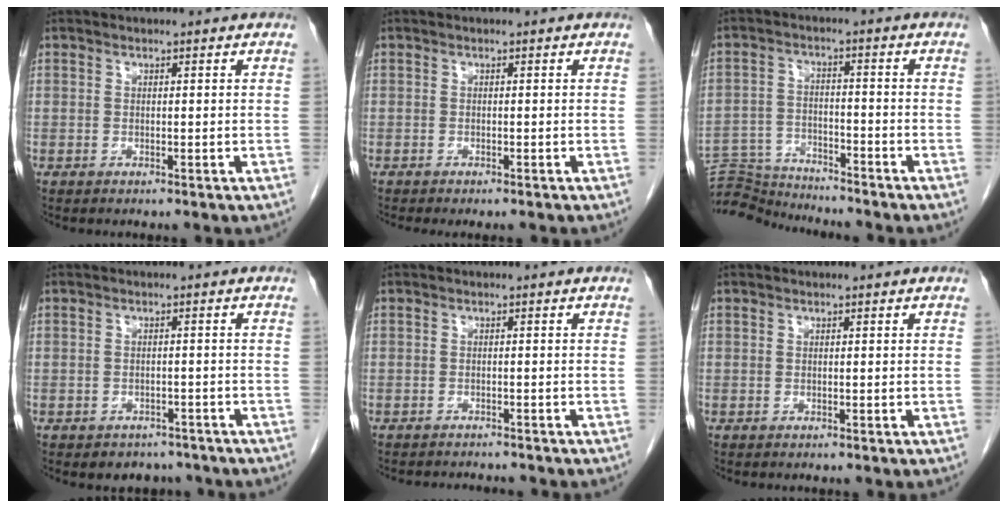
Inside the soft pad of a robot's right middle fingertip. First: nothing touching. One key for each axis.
{"total": 1.8, "fx": -1.5, "fy": 0.1, "fz": 0.8, "tx": -0.014, "ty": -0.005, "tz": -0.020}
{"total": 9.0, "fx": -9.0, "fy": 0.1, "fz": 0.3, "tx": -0.006, "ty": 0.005, "tz": -0.159}
{"total": 4.0, "fx": -3.3, "fy": 2.3, "fz": 0.2, "tx": 0.002, "ty": 0.009, "tz": -0.040}
{"total": 4.1, "fx": -4.0, "fy": 0.6, "fz": 0.9, "tx": -0.009, "ty": -0.008, "tz": -0.053}
{"total": 0.0}